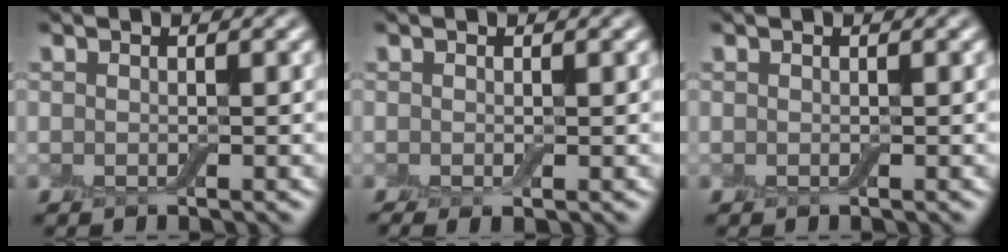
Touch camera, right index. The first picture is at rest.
{"total": 0.9, "force": [-0.3, 0.2, 0.8], "torque": [-0.015, -0.005, -0.005]}
{"total": 0.0}